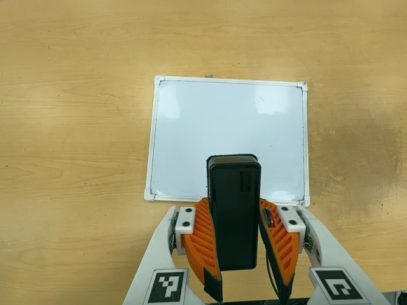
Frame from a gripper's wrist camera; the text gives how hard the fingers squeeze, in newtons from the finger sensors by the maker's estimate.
{"total": 5.6, "left": 5.1, "right": 6.1}